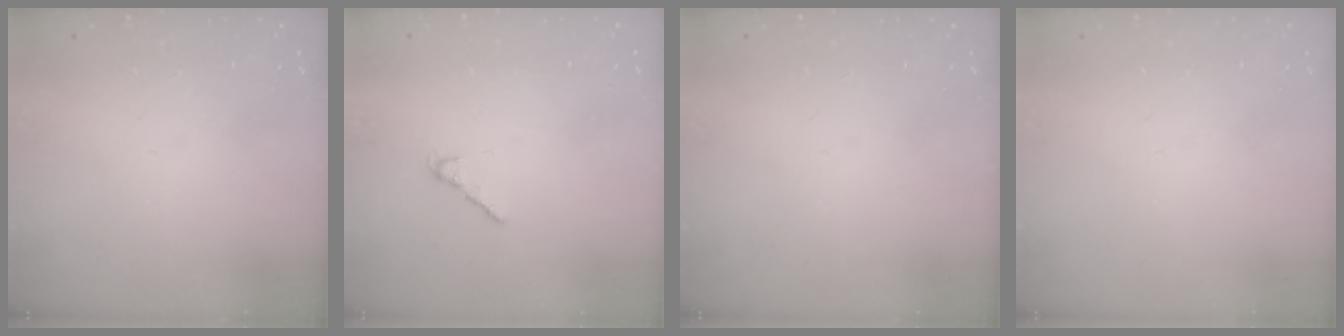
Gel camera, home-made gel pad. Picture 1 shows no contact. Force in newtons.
{"total": 2.2, "press": 2.2, "slide": 0.4}
{"total": 0.0}
{"total": 0.0}